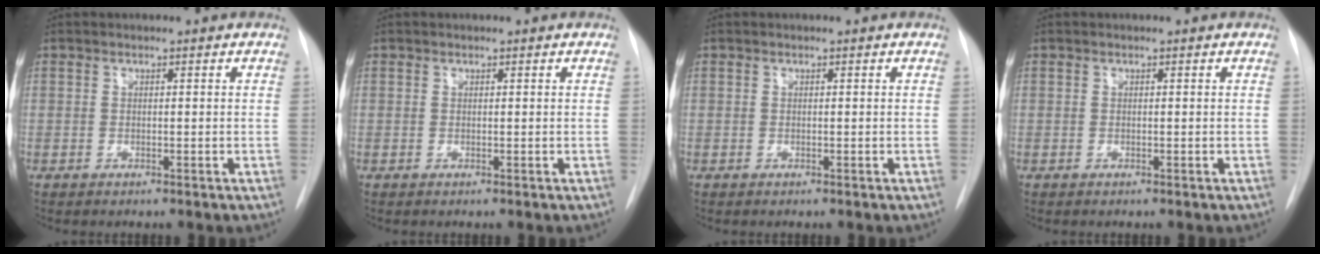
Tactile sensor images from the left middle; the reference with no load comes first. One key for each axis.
{"total": 0.0}
{"total": 0.0}
{"total": 0.0}